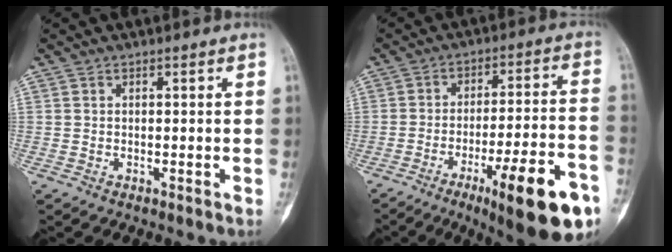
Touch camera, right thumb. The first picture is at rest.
{"total": 19.0, "force": [-9.4, 3.9, 16.1], "torque": [-0.200, 0.042, -0.132]}